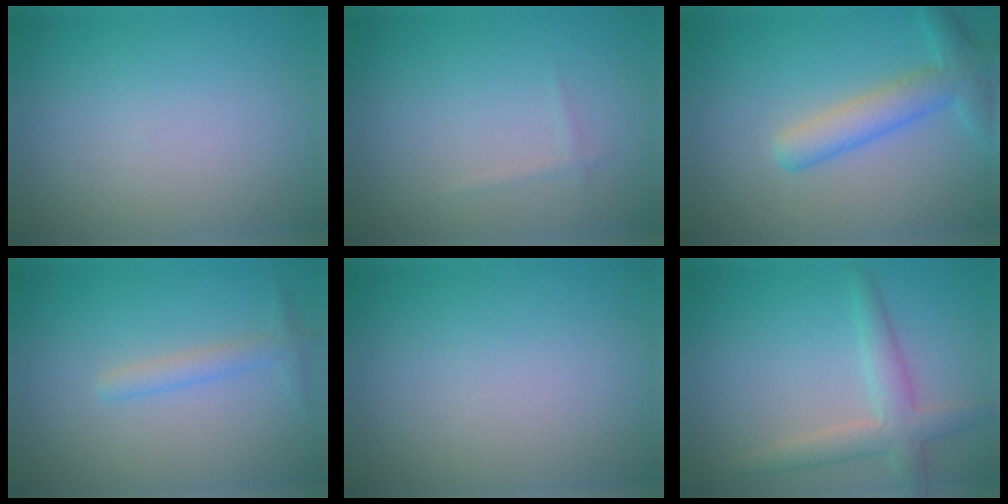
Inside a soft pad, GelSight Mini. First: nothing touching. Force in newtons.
{"total": 0.6, "press": 0.6, "slide": 0.0}
{"total": 4.1, "press": 4.1, "slide": 0.1}
{"total": 1.6, "press": 1.6, "slide": 0.1}
{"total": 0.0}
{"total": 3.4, "press": 3.4, "slide": 0.1}